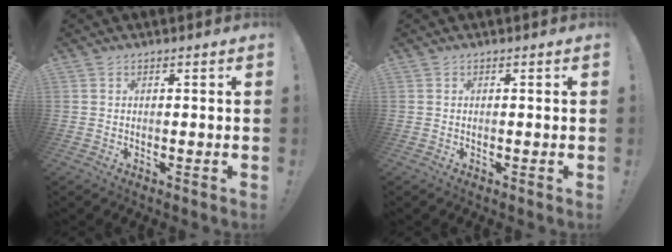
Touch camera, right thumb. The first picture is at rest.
{"total": 0.0}